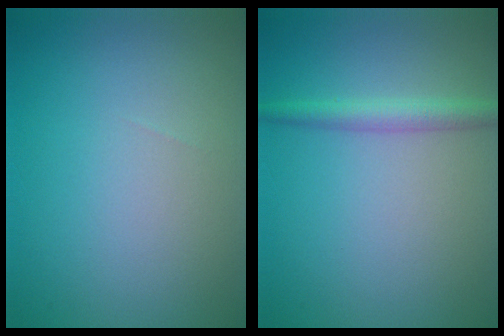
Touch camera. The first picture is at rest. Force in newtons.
{"total": 2.2, "press": 2.2, "slide": 0.1}